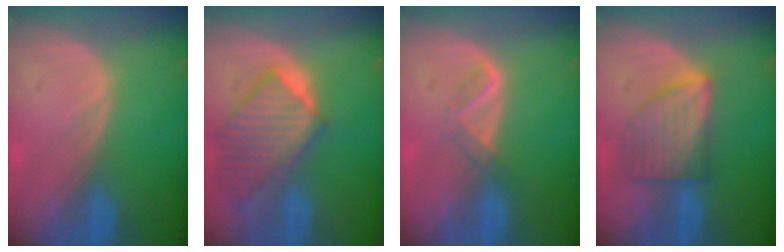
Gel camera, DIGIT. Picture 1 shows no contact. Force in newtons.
{"total": 9.6, "press": 8.4, "slide": 4.6}
{"total": 2.4, "press": 2.4, "slide": 0.7}
{"total": 6.5, "press": 6.5, "slide": 0.1}